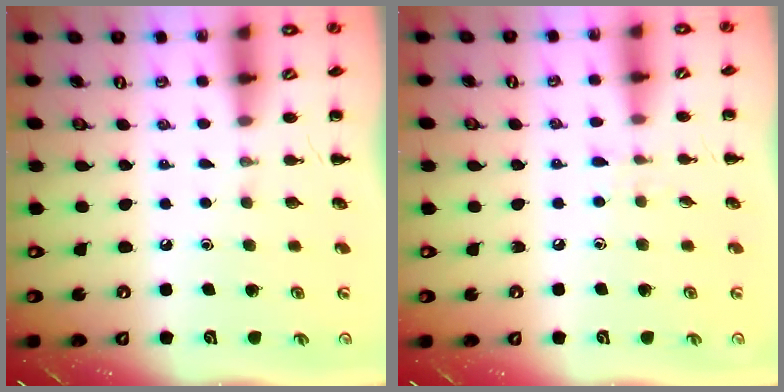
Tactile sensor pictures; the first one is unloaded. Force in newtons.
{"total": 4.0, "press": 3.7, "slide": 1.5}